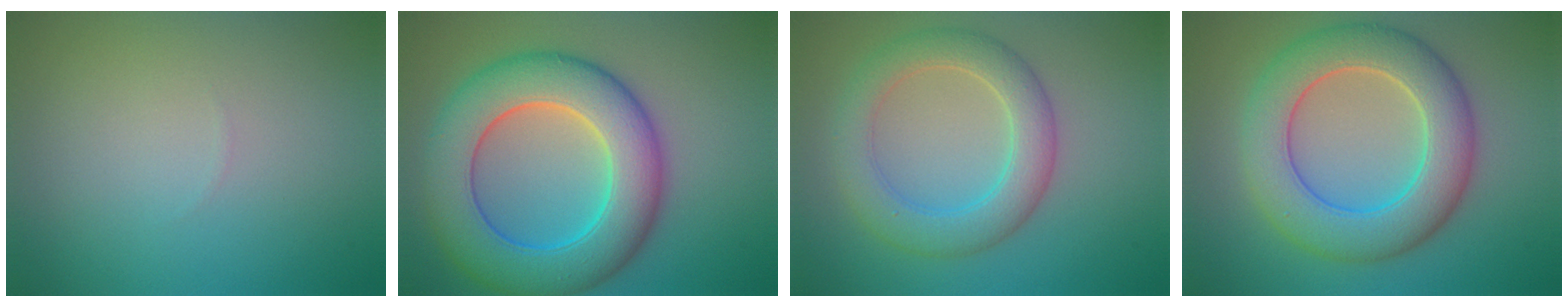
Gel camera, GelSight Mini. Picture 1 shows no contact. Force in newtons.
{"total": 10.7, "press": 10.7, "slide": 0.4}
{"total": 5.1, "press": 5.1, "slide": 0.5}
{"total": 8.3, "press": 8.3, "slide": 0.7}